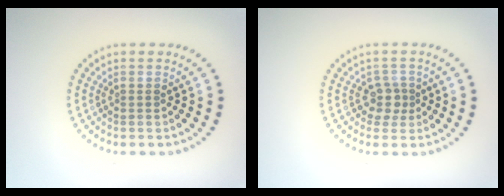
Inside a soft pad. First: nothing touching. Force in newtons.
{"total": 2.0, "press": 1.6, "slide": 1.2}